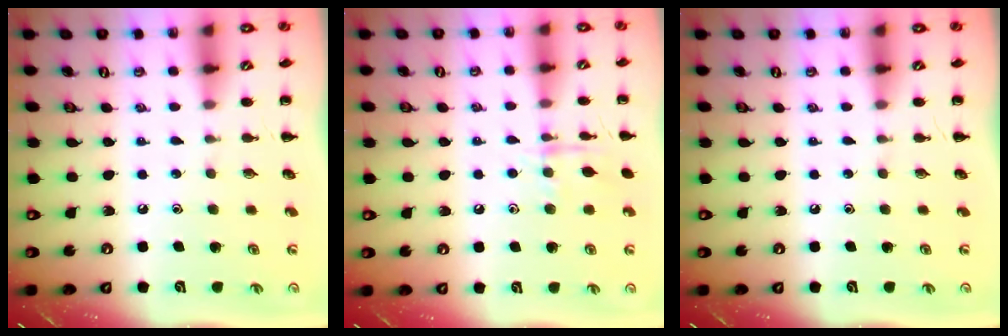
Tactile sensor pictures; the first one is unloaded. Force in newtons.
{"total": 8.0, "press": 7.9, "slide": 0.6}
{"total": 0.0}